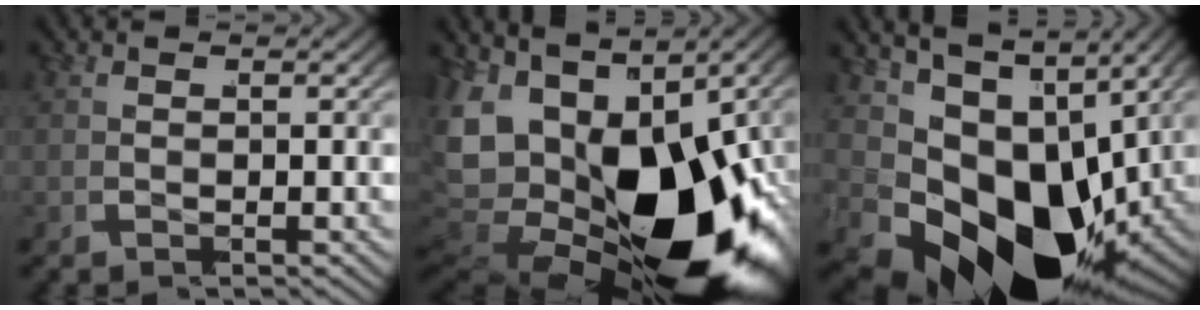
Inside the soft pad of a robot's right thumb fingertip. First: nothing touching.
{"total": 24.3, "force": [-4.3, 15.4, 18.3], "torque": [-0.365, -0.070, -0.032]}
{"total": 18.4, "force": [-3.9, 11.2, 14.1], "torque": [-0.263, -0.065, -0.032]}